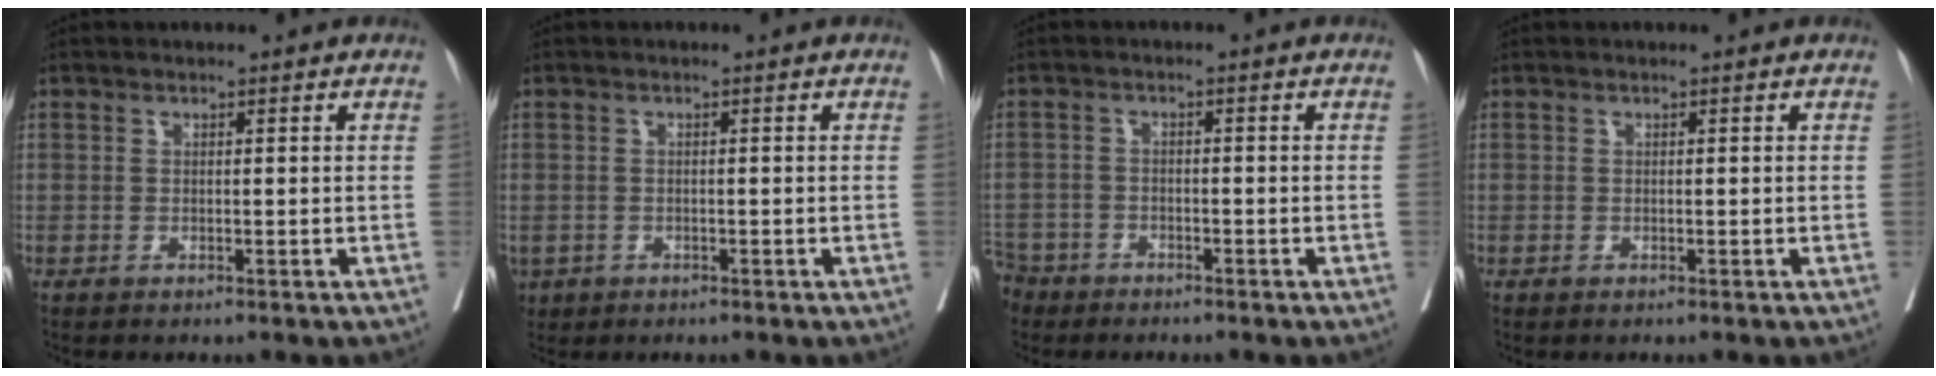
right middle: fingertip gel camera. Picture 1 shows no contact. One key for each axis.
{"total": 2.8, "fx": -1.5, "fy": 2.3, "fz": 0.9, "tx": -0.020, "ty": -0.003, "tz": -0.022}
{"total": 5.9, "fx": -4.8, "fy": 3.3, "fz": 0.6, "tx": -0.020, "ty": -0.005, "tz": -0.094}
{"total": 0.0}